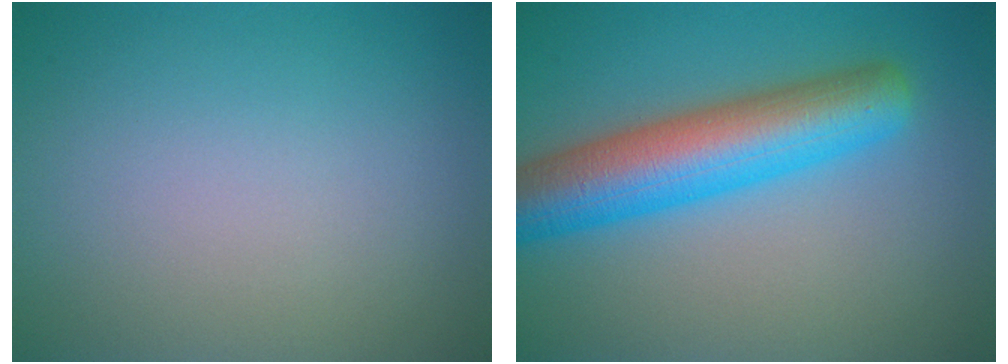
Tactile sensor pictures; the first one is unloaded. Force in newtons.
{"total": 8.4, "press": 8.4, "slide": 0.2}